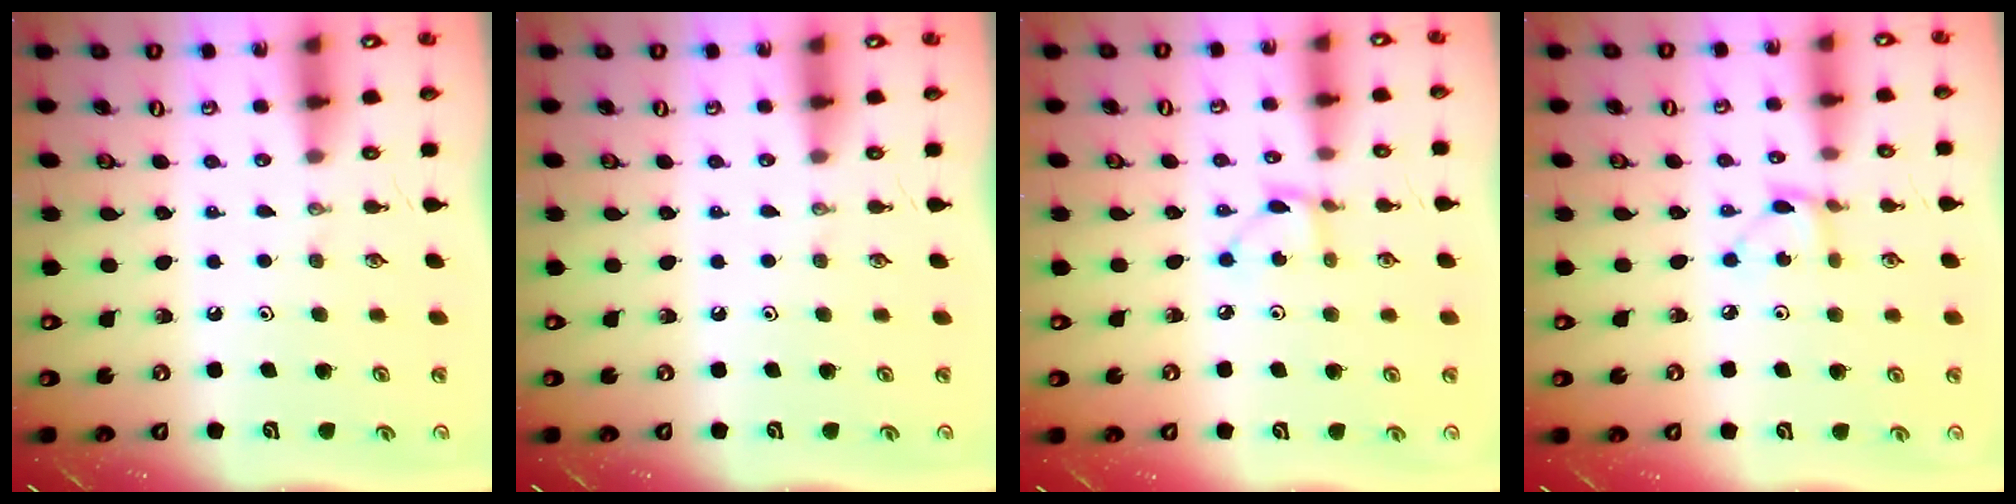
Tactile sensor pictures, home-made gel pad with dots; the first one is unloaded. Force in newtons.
{"total": 0.0}
{"total": 2.4, "press": 2.4, "slide": 0.1}
{"total": 2.9, "press": 2.9, "slide": 0.4}